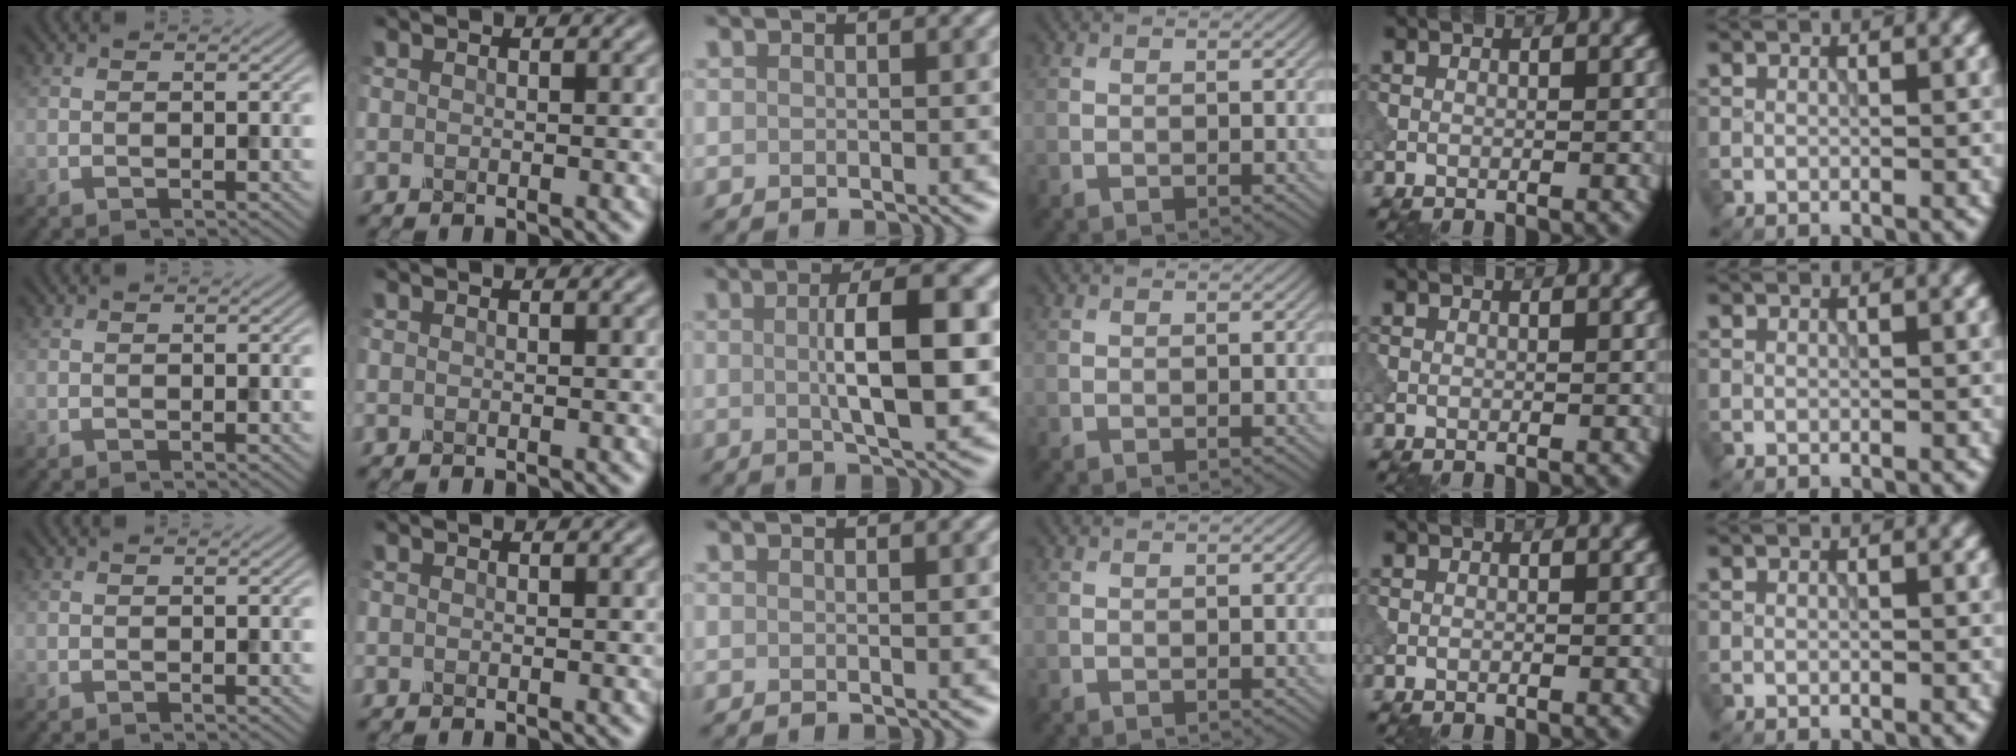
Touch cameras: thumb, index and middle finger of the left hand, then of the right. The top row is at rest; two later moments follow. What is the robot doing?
{"motion": "dispense", "object": "dispenser bottle"}